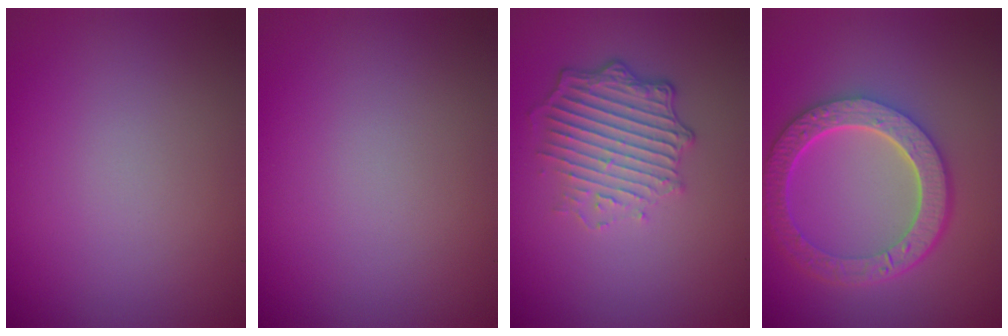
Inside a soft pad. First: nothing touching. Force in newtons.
{"total": 0.0}
{"total": 4.9, "press": 3.6, "slide": 3.4}
{"total": 6.7, "press": 4.9, "slide": 4.5}